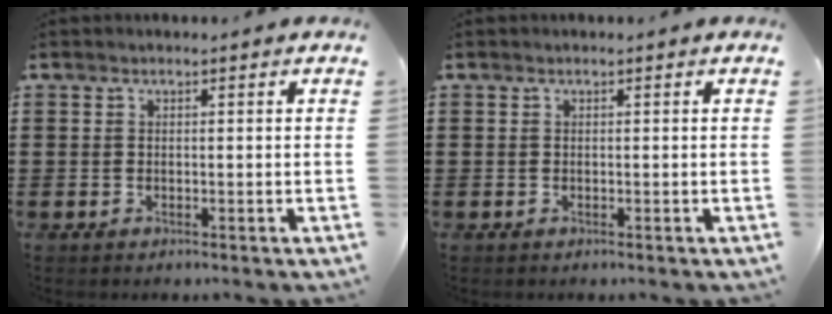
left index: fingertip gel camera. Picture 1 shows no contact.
{"total": 0.0}